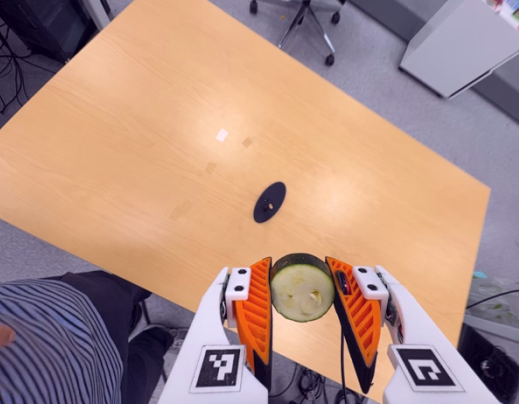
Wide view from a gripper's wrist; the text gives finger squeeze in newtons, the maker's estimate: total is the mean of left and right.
{"total": 9.8, "left": 9.0, "right": 10.5}